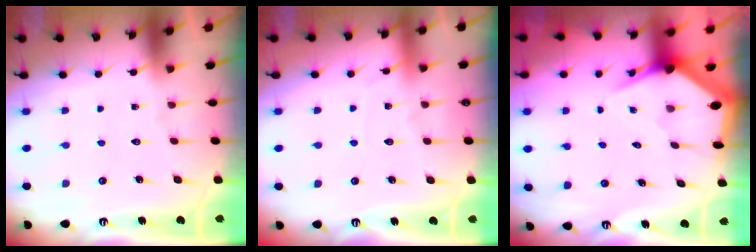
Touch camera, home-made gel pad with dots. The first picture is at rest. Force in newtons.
{"total": 3.7, "press": 3.6, "slide": 0.4}
{"total": 3.3, "press": 3.3, "slide": 0.4}